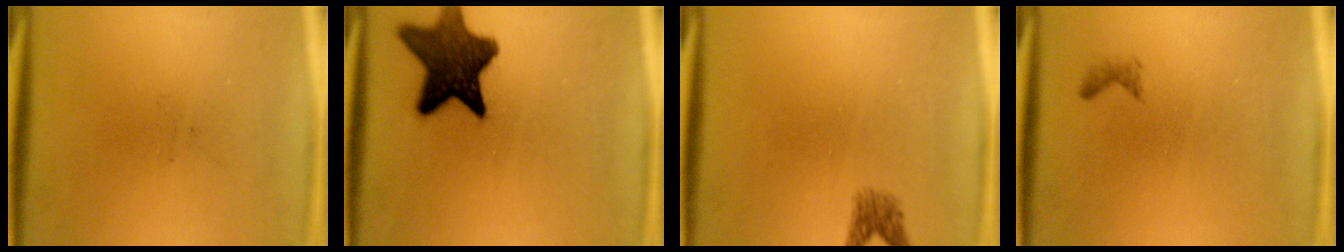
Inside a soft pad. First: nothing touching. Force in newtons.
{"total": 12.4}
{"total": 1.8}
{"total": 0.6}